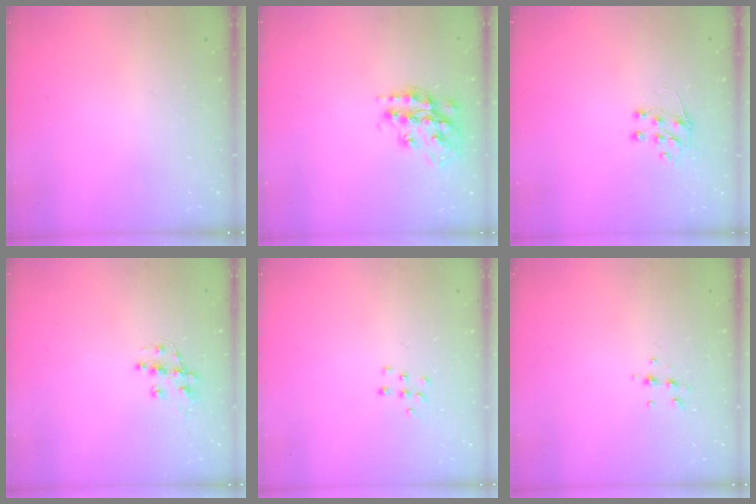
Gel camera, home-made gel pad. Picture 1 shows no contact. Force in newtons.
{"total": 16.3, "press": 16.3, "slide": 0.8}
{"total": 6.0, "press": 5.9, "slide": 0.7}
{"total": 8.8, "press": 8.8, "slide": 0.6}
{"total": 5.3, "press": 5.3, "slide": 0.5}
{"total": 5.8, "press": 5.7, "slide": 1.2}